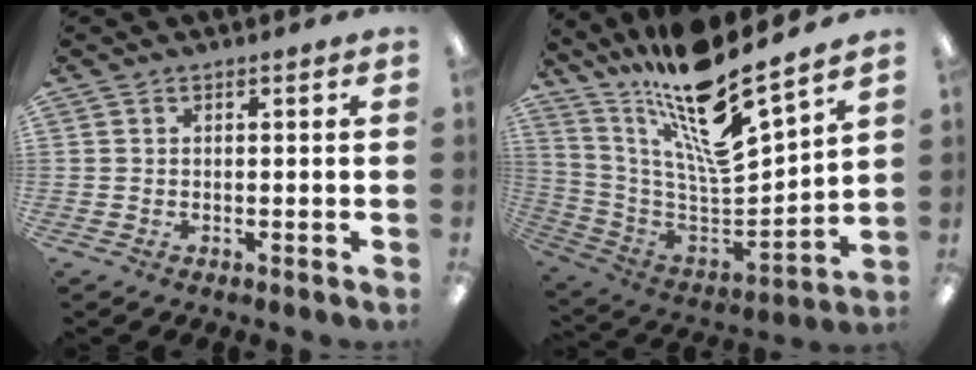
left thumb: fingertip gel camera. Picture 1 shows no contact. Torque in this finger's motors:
{"motor_torque": [0.41, 0.36, 1.03, -1.74, 0.18]}